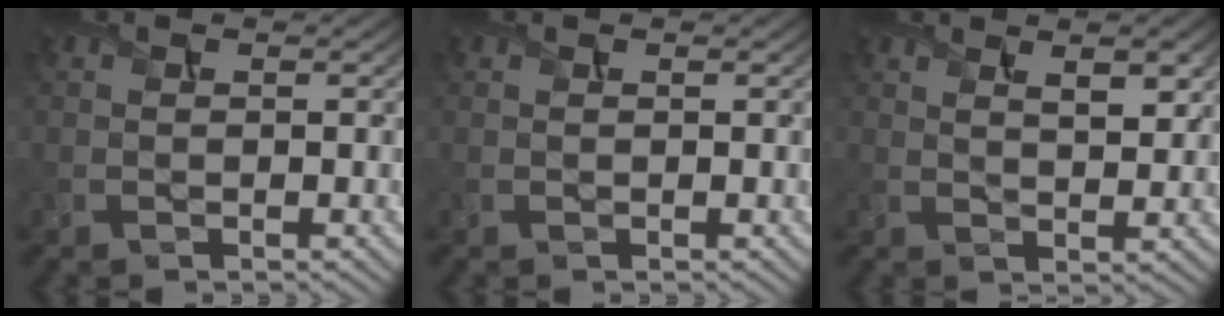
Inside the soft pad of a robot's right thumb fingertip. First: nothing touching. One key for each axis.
{"total": 0.0}
{"total": 3.8, "fx": 2.1, "fy": 1.3, "fz": 2.9, "tx": -0.049, "ty": -0.008, "tz": 0.043}